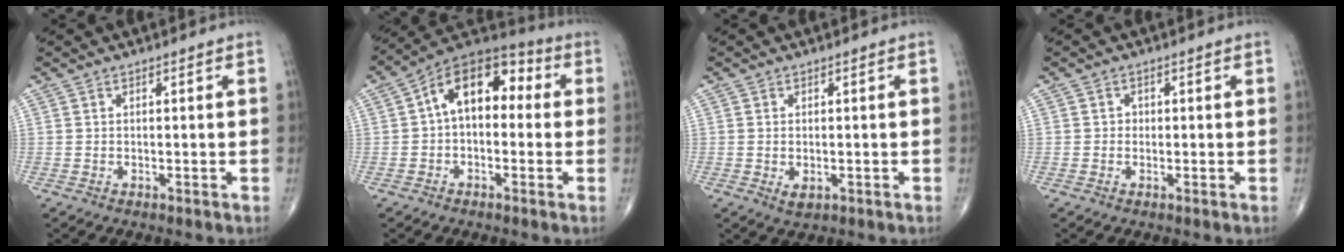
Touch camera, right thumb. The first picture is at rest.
{"total": 13.3, "force": [1.4, 8.1, 10.5], "torque": [-0.134, 0.045, 0.004]}
{"total": 2.1, "force": [-0.5, 1.3, 1.6], "torque": [-0.026, -0.004, -0.004]}
{"total": 1.0, "force": [-0.1, 0.9, 0.3], "torque": [0.005, 0.004, -0.003]}